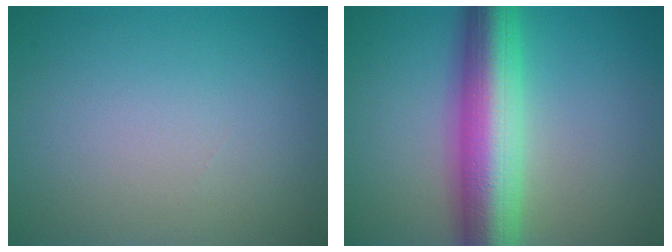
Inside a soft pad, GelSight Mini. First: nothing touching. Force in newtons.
{"total": 10.1, "press": 10.1, "slide": 0.4}